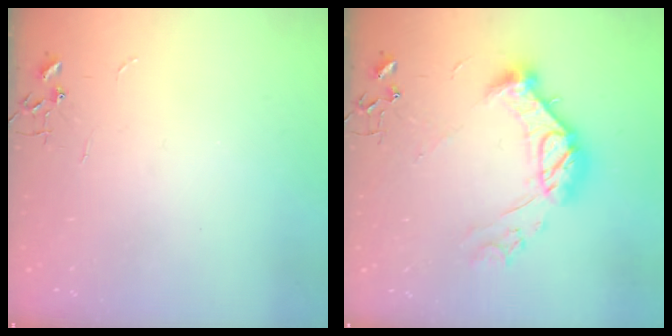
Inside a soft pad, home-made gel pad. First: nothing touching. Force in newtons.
{"total": 15.4, "press": 15.4, "slide": 0.9}